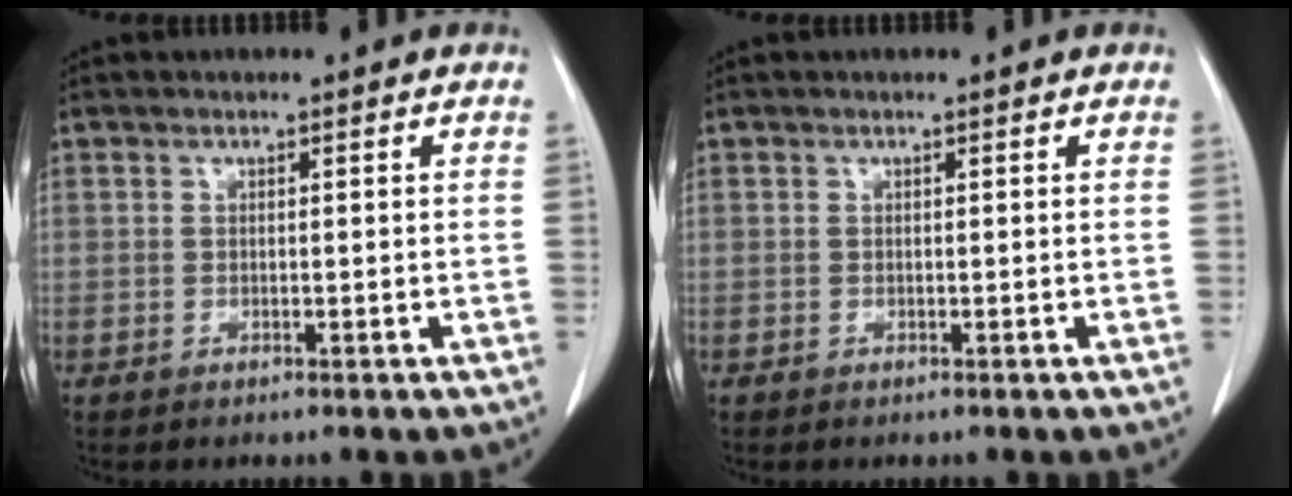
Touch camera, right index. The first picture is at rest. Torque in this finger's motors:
{"motor_torque": [0.00, 0.00, 0.01, 0.00]}